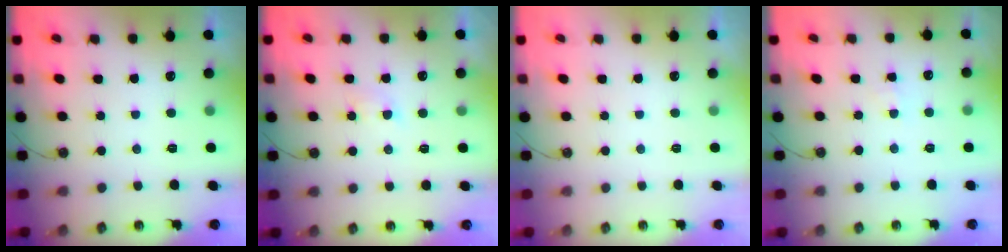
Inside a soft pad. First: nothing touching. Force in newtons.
{"total": 2.9, "press": 2.9, "slide": 0.5}
{"total": 0.0}
{"total": 3.0, "press": 2.9, "slide": 0.5}